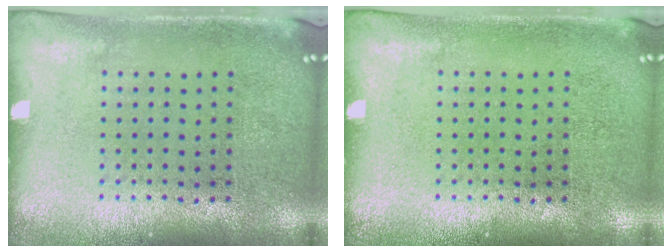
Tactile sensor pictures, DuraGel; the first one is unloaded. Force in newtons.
{"total": 0.0}